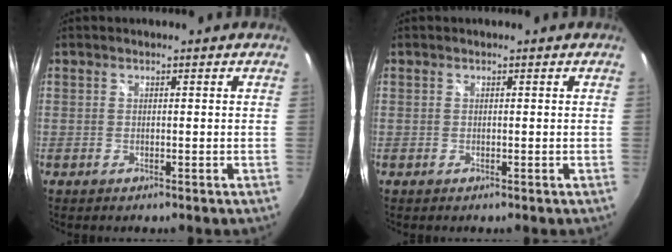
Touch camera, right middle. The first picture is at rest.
{"total": 0.0}